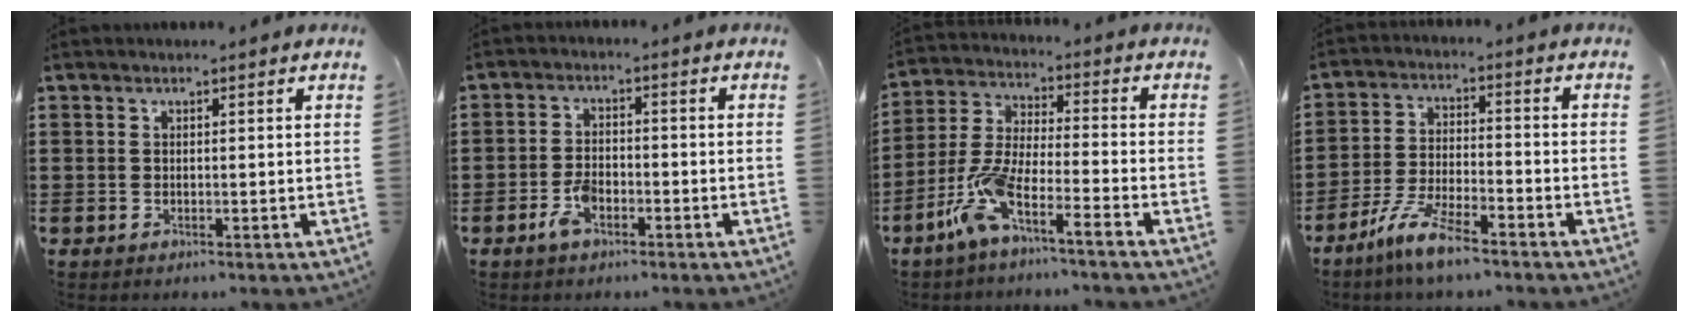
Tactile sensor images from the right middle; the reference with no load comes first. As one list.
[{"total": 4.0, "force": [-2.2, 1.7, 2.8], "torque": [-0.068, -0.002, -0.047]}, {"total": 8.0, "force": [-6.3, 0.2, 5.0], "torque": [-0.130, -0.016, -0.130]}, {"total": 7.7, "force": [-6.0, 1.1, 4.6], "torque": [-0.106, -0.004, -0.117]}]